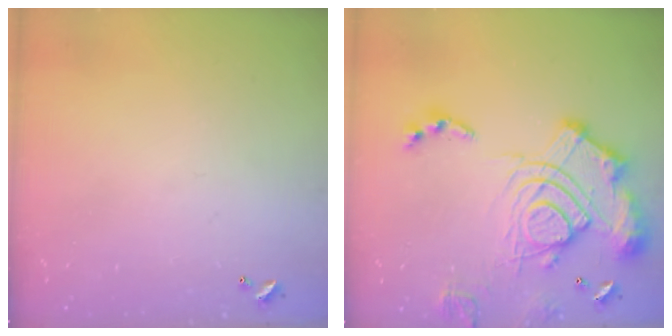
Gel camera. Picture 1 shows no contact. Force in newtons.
{"total": 20.2, "press": 20.0, "slide": 2.4}